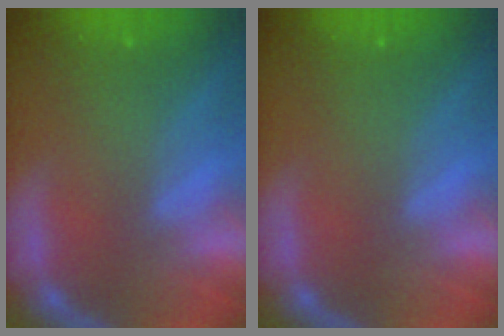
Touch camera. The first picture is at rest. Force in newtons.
{"total": 0.0}